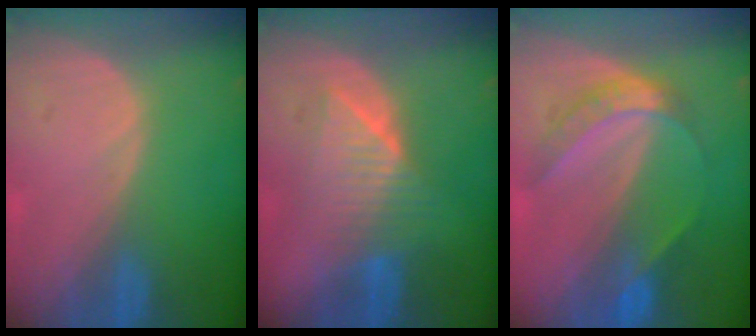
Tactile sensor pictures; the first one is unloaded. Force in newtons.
{"total": 6.5, "press": 6.4, "slide": 0.9}
{"total": 6.2, "press": 5.3, "slide": 3.2}